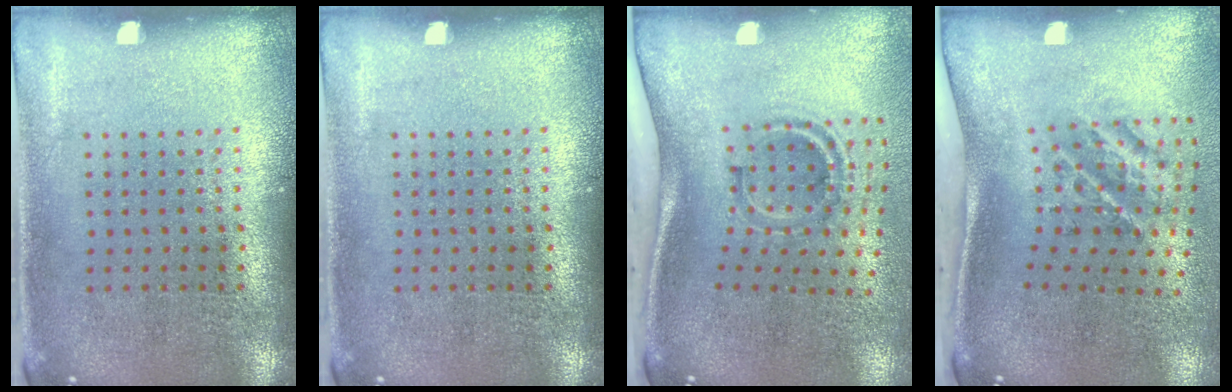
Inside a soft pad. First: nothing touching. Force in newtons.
{"total": 0.0}
{"total": 1.9, "press": 1.2, "slide": 1.5}
{"total": 2.1, "press": 1.3, "slide": 1.7}